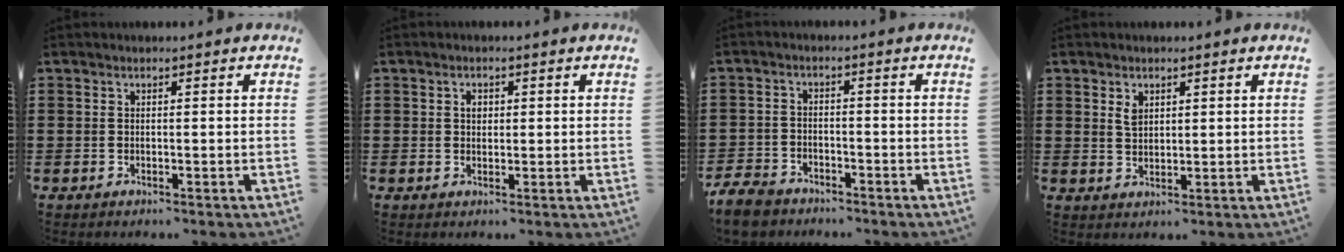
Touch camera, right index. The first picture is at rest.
{"total": 1.5, "force": [0.4, 1.1, 0.9], "torque": [-0.021, 0.007, 0.006]}
{"total": 4.3, "force": [-4.0, 1.3, 1.0], "torque": [-0.040, -0.001, -0.086]}
{"total": 2.2, "force": [1.2, 1.3, 1.3], "torque": [-0.021, 0.000, 0.021]}